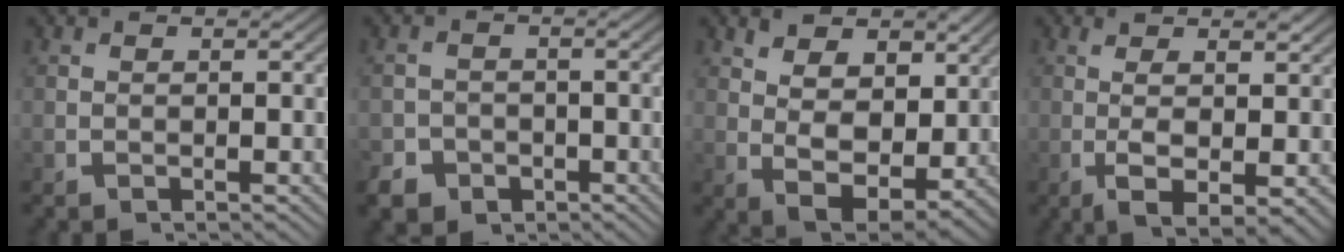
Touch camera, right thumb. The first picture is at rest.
{"total": 5.5, "force": [-3.7, 3.8, 1.3], "torque": [-0.015, -0.029, -0.057]}
{"total": 8.0, "force": [1.2, 5.9, 5.4], "torque": [-0.112, -0.045, 0.033]}
{"total": 6.0, "force": [-1.1, 2.8, 5.2], "torque": [-0.106, -0.029, -0.002]}